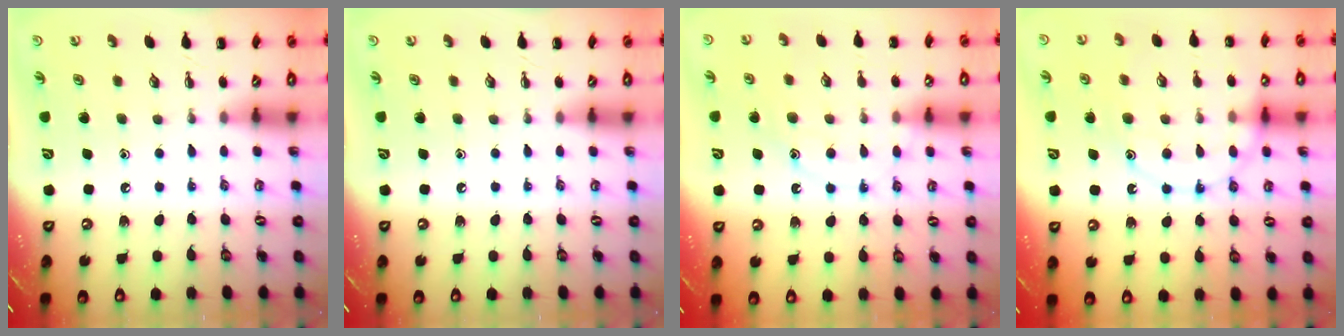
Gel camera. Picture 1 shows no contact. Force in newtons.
{"total": 0.0}
{"total": 11.5, "press": 11.5, "slide": 0.7}
{"total": 13.6, "press": 13.6, "slide": 1.1}